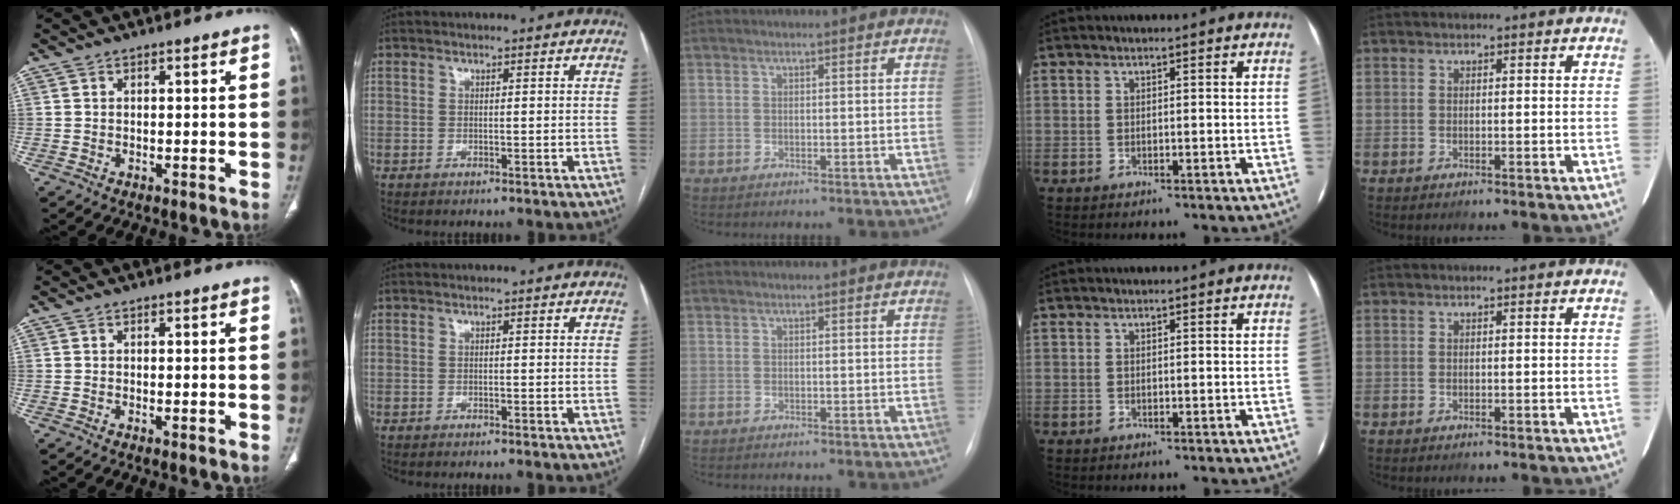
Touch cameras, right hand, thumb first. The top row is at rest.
{"thumb": {"total": 0.6, "force": [-0.1, 0.1, 0.5], "torque": [-0.014, -0.004, 0.000]}, "index": {"total": 0.6, "force": [-0.5, -0.1, 0.3], "torque": [-0.009, 0.001, -0.007]}, "middle": {"total": 0.9, "force": [-0.7, 0.3, 0.4], "torque": [-0.002, 0.000, -0.007]}}